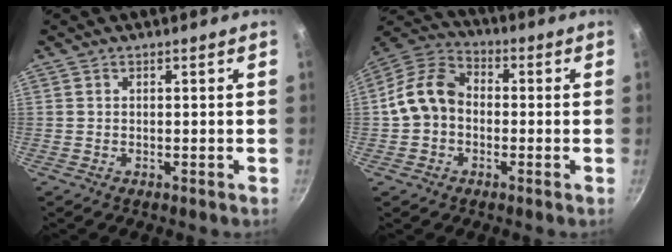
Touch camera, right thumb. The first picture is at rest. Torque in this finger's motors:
{"motor_torque": [0.02, 0.83, 0.06, -0.20, 0.26]}